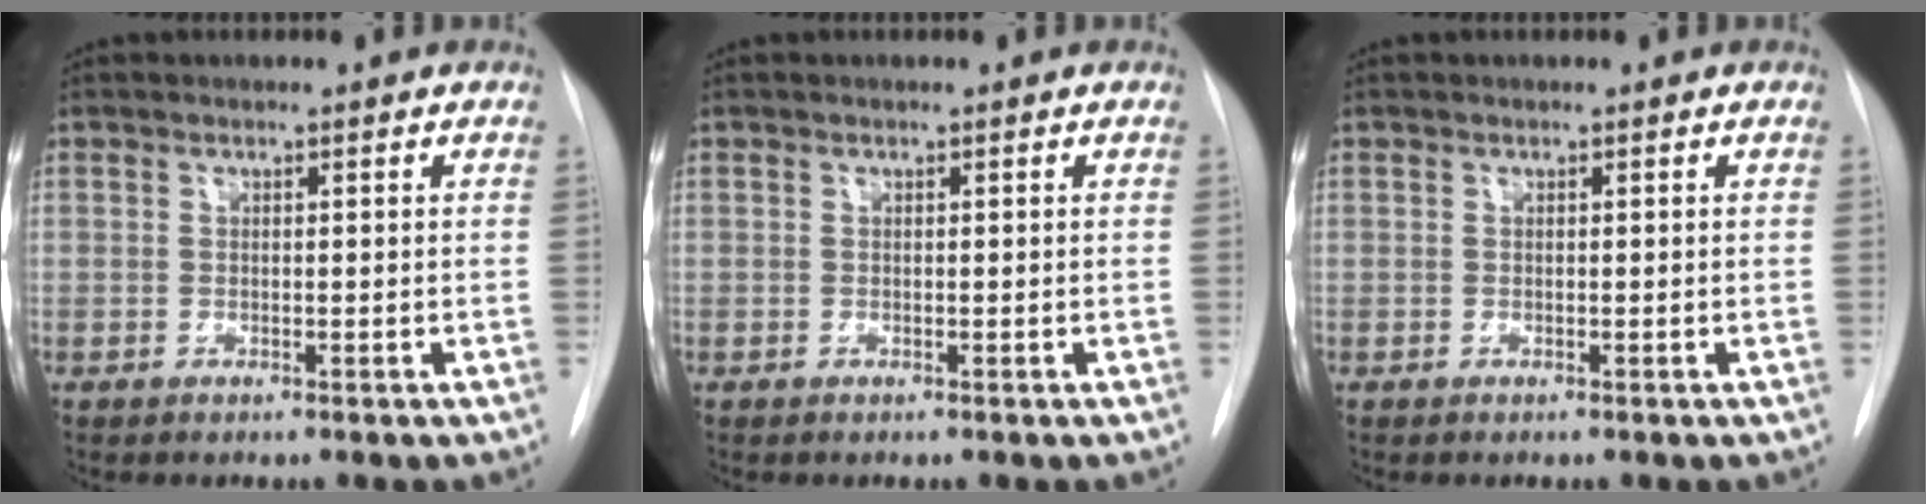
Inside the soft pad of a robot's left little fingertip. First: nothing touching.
{"total": 0.0}
{"total": 0.0}